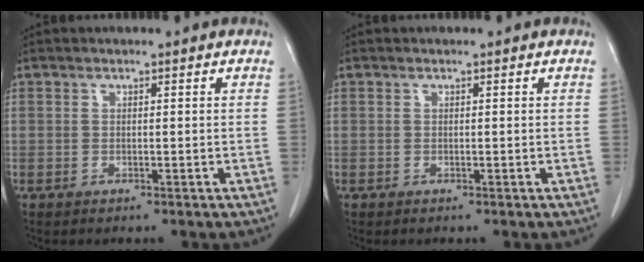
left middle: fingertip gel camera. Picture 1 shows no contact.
{"total": 0.0}